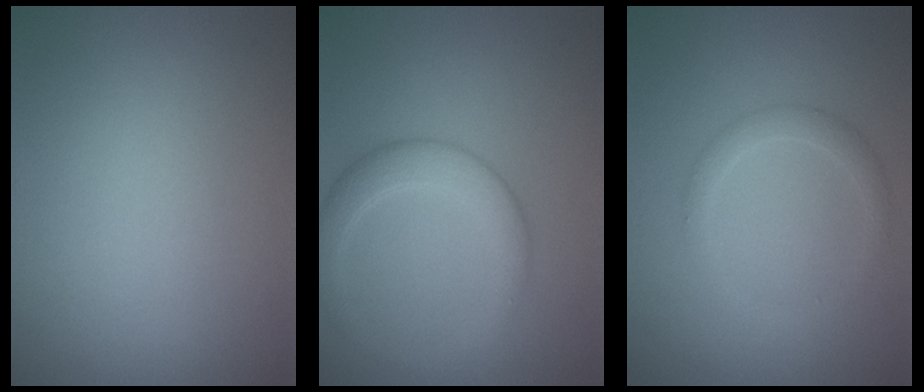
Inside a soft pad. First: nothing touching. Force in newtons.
{"total": 3.6, "press": 3.6, "slide": 0.1}
{"total": 1.7, "press": 1.7, "slide": 0.0}